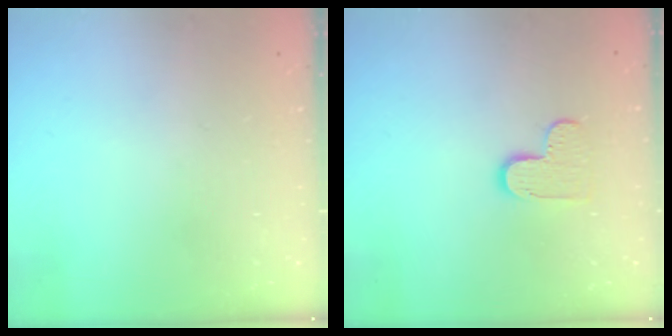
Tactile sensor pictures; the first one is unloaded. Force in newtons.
{"total": 7.0, "press": 7.0, "slide": 0.3}